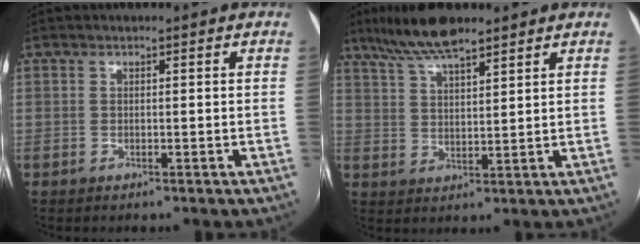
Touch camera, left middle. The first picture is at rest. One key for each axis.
{"total": 8.4, "fx": 6.8, "fy": 1.3, "fz": 4.8, "tx": -0.099, "ty": 0.015, "tz": 0.127}